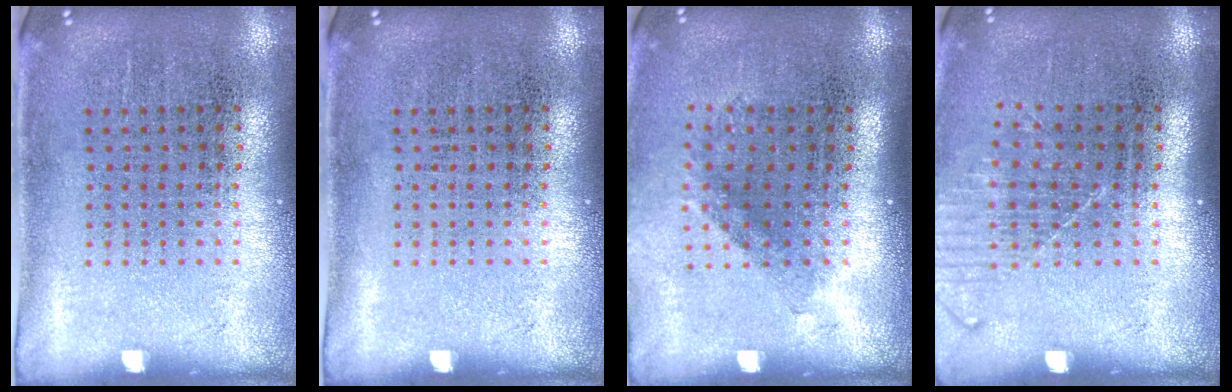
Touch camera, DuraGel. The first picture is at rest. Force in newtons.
{"total": 0.0}
{"total": 1.2, "press": 0.9, "slide": 0.8}
{"total": 1.3, "press": 1.0, "slide": 0.8}